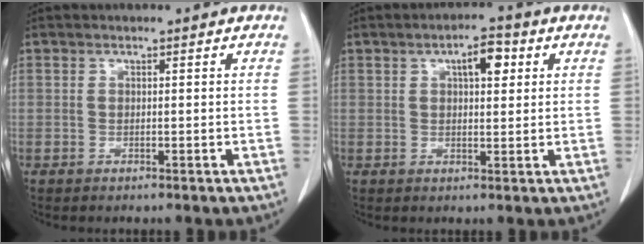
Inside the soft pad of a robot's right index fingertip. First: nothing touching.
{"total": 4.7, "force": [1.8, 1.6, 4.0], "torque": [-0.063, 0.009, 0.026]}